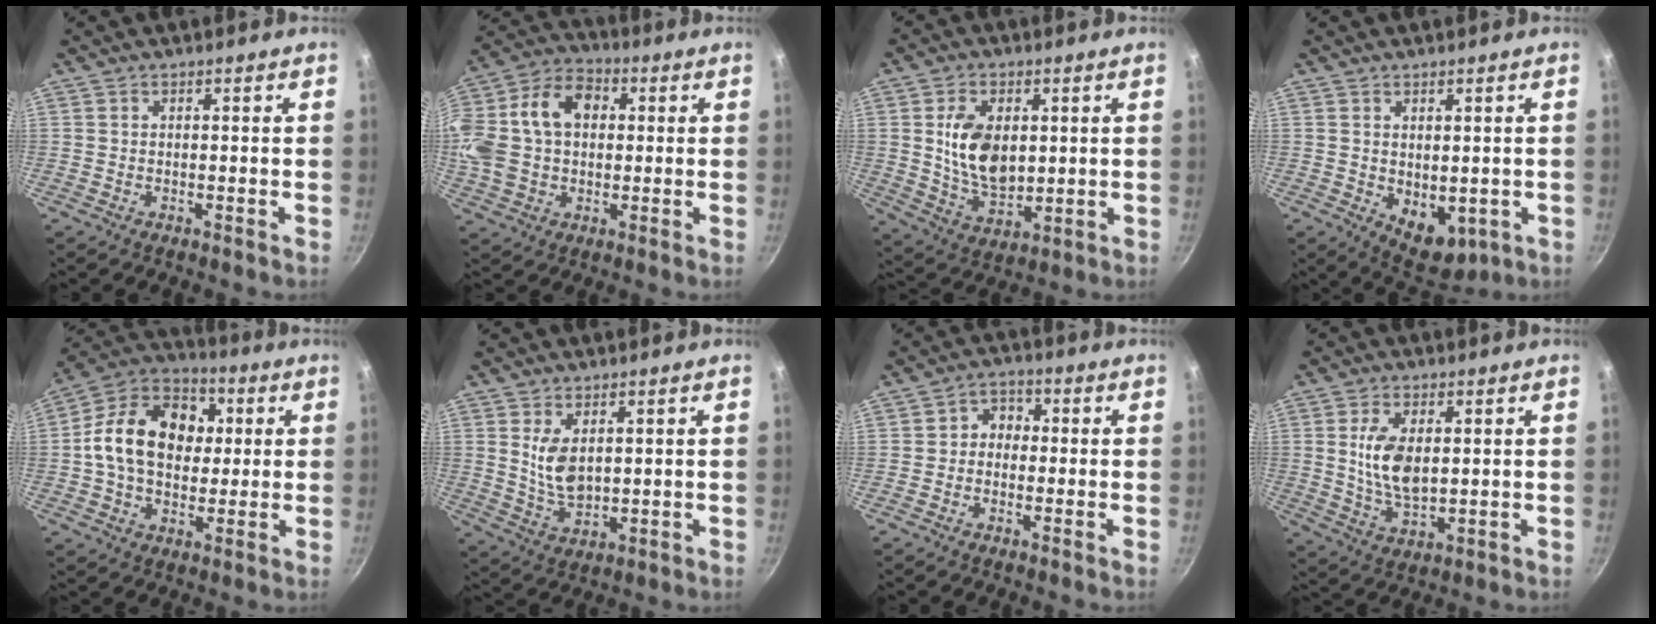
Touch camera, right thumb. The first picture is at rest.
{"total": 20.8, "force": [2.8, 15.1, 14.0], "torque": [-0.282, 0.044, 0.040]}
{"total": 11.8, "force": [1.8, 7.6, 8.9], "torque": [-0.141, -0.020, 0.042]}
{"total": 7.3, "force": [-0.6, 4.8, 5.5], "torque": [-0.053, -0.016, 0.011]}
{"total": 17.9, "force": [1.8, 13.1, 12.0], "torque": [-0.170, 0.024, 0.011]}
{"total": 6.8, "force": [1.8, 3.9, 5.3], "torque": [-0.090, -0.024, 0.044]}
{"total": 4.2, "force": [-0.3, 3.6, 2.2], "torque": [-0.009, 0.016, -0.018]}
{"total": 9.4, "force": [1.5, 5.1, 7.7], "torque": [-0.143, -0.013, 0.034]}